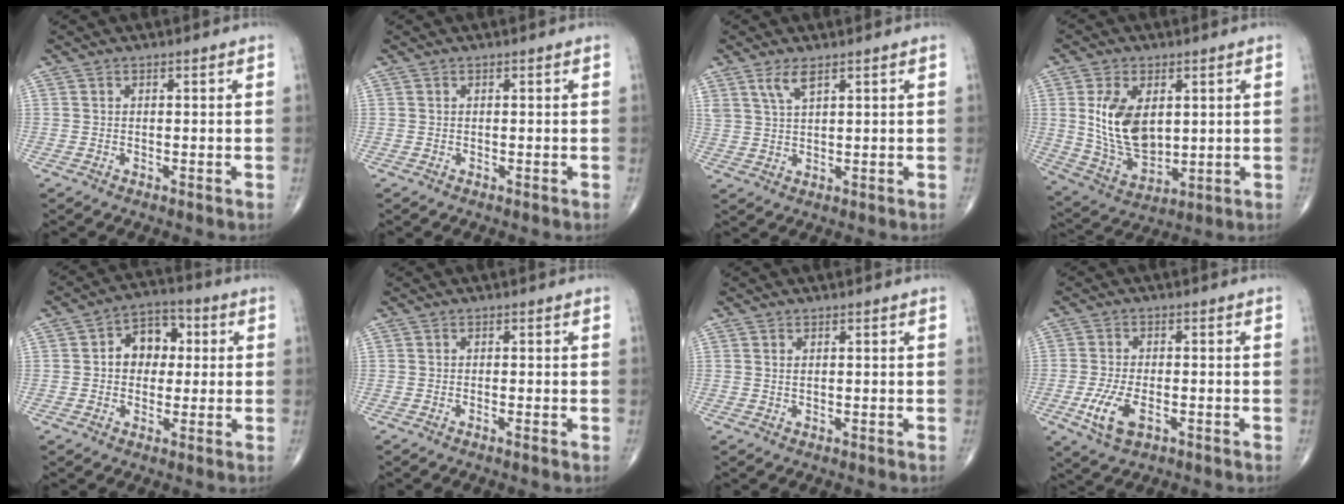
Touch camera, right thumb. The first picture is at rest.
{"total": 0.0}
{"total": 3.7, "force": [2.4, 1.2, 2.6], "torque": [-0.053, -0.008, 0.053]}
{"total": 13.5, "force": [2.4, 8.0, 10.6], "torque": [-0.180, -0.019, 0.060]}
{"total": 8.6, "force": [1.1, 6.6, 5.5], "torque": [-0.046, 0.019, 0.009]}
{"total": 0.7, "force": [-0.4, -0.1, 0.6], "torque": [-0.011, -0.001, -0.008]}
{"total": 0.6, "force": [0.2, 0.3, 0.5], "torque": [-0.011, -0.001, 0.006]}
{"total": 6.8, "force": [-2.5, 3.3, 5.4], "torque": [-0.113, 0.002, -0.043]}